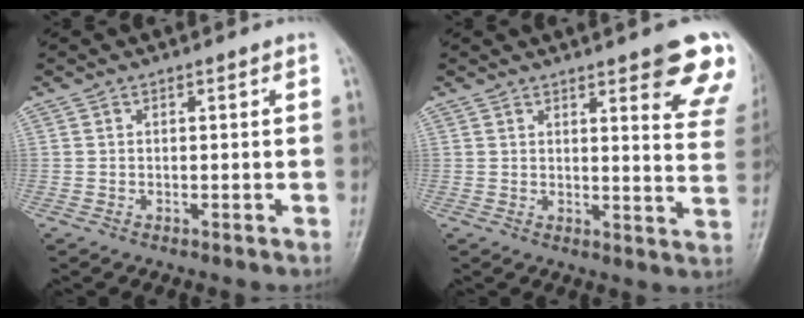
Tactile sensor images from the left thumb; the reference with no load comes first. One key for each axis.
{"total": 13.3, "fx": 8.3, "fy": 3.0, "fz": 9.9, "tx": -0.081, "ty": -0.040, "tz": 0.086}